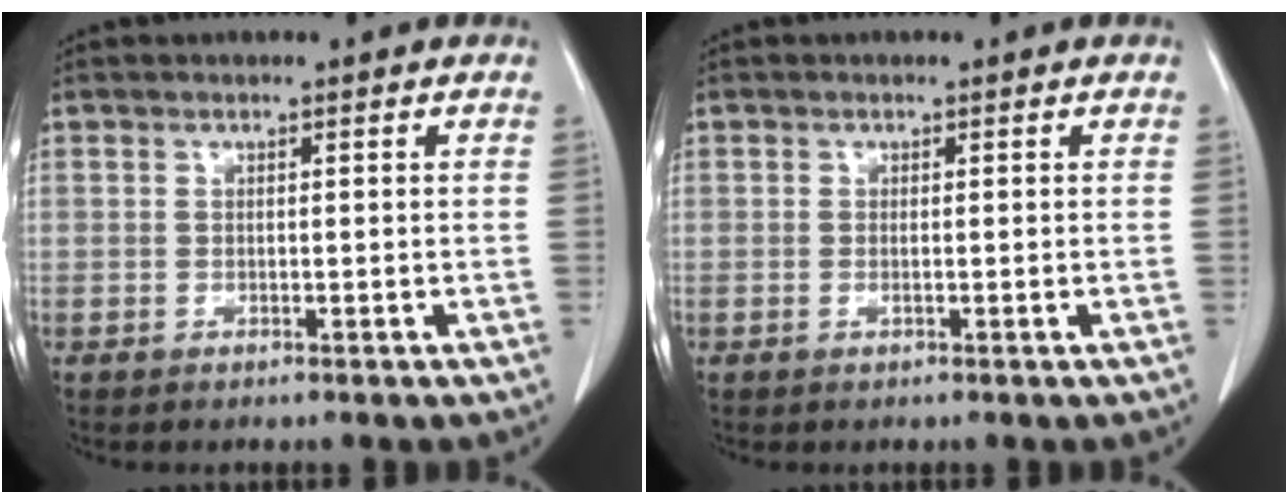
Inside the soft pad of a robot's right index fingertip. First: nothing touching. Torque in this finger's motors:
{"motor_torque": [0.03, -0.03, -0.02, -0.01]}